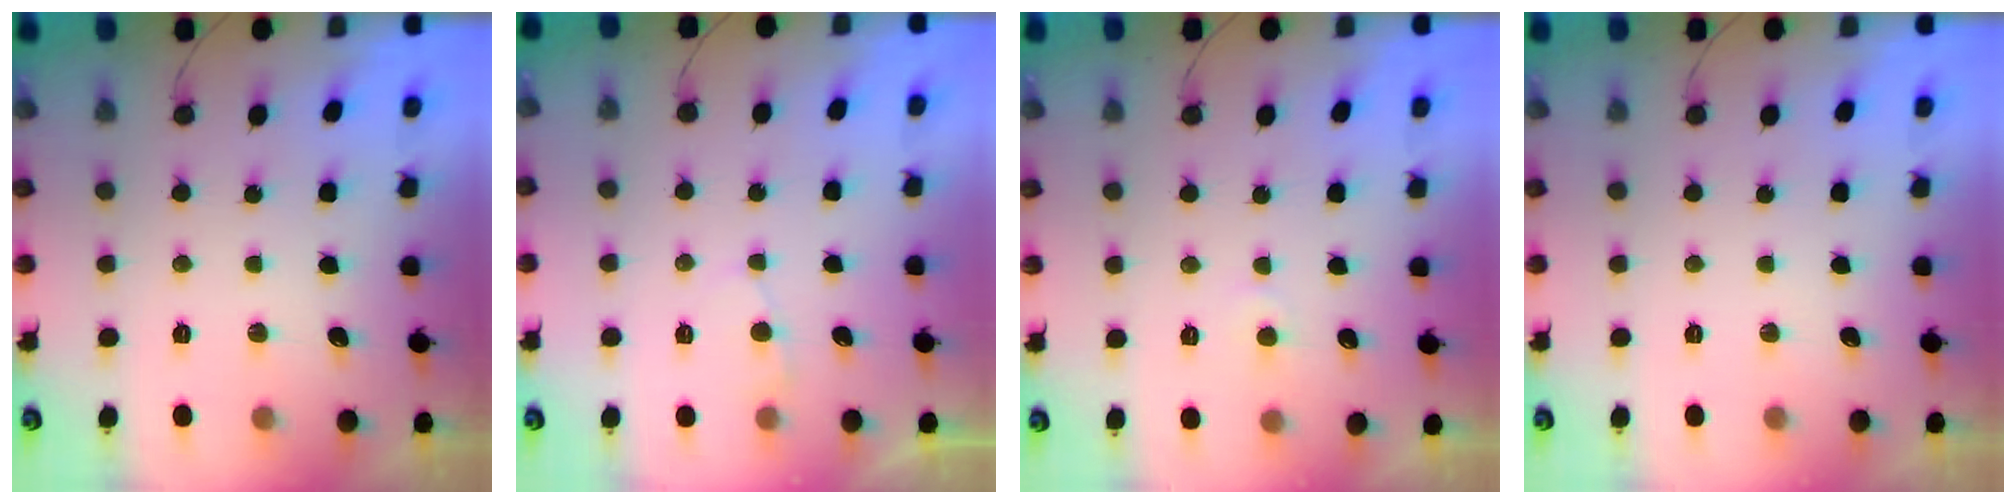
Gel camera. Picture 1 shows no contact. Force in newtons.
{"total": 3.0, "press": 3.0, "slide": 0.3}
{"total": 3.2, "press": 3.2, "slide": 0.4}
{"total": 0.0}